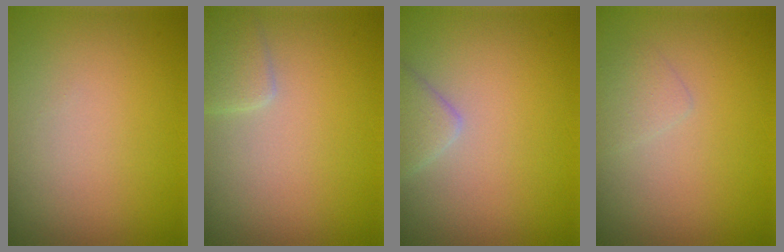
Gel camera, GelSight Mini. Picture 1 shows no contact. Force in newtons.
{"total": 2.1, "press": 2.0, "slide": 0.2}
{"total": 2.2, "press": 2.2, "slide": 0.2}
{"total": 1.2, "press": 1.2, "slide": 0.1}